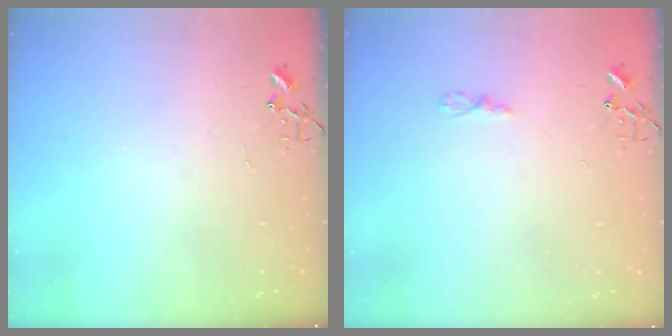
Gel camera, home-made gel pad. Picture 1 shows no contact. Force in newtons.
{"total": 3.2, "press": 3.1, "slide": 0.4}